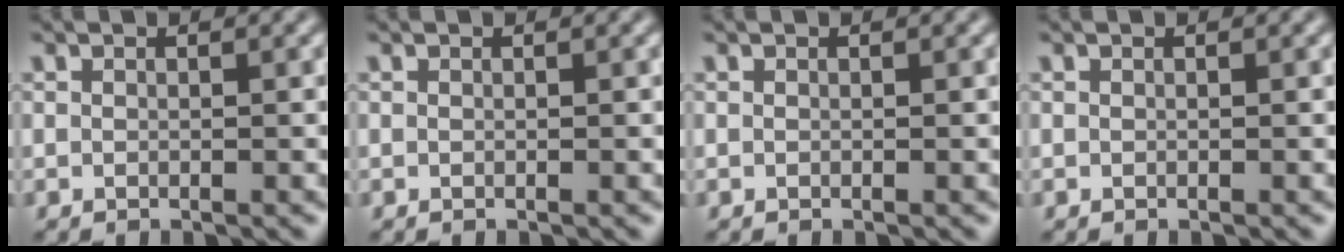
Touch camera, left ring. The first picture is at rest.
{"total": 0.0}
{"total": 0.0}
{"total": 0.0}